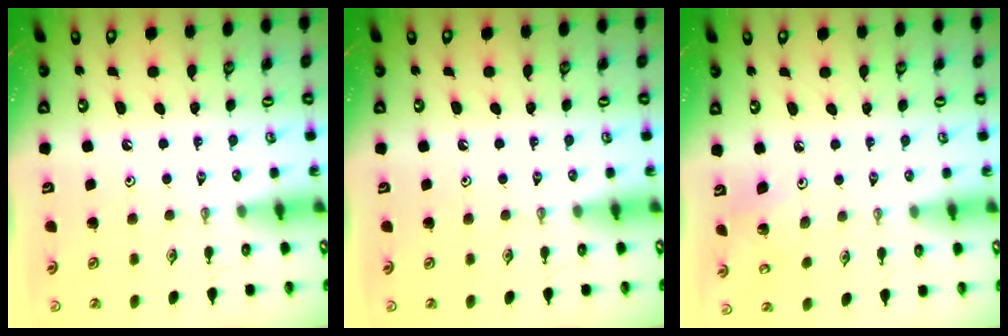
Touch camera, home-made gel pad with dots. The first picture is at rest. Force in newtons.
{"total": 0.0}
{"total": 4.6, "press": 4.5, "slide": 1.2}